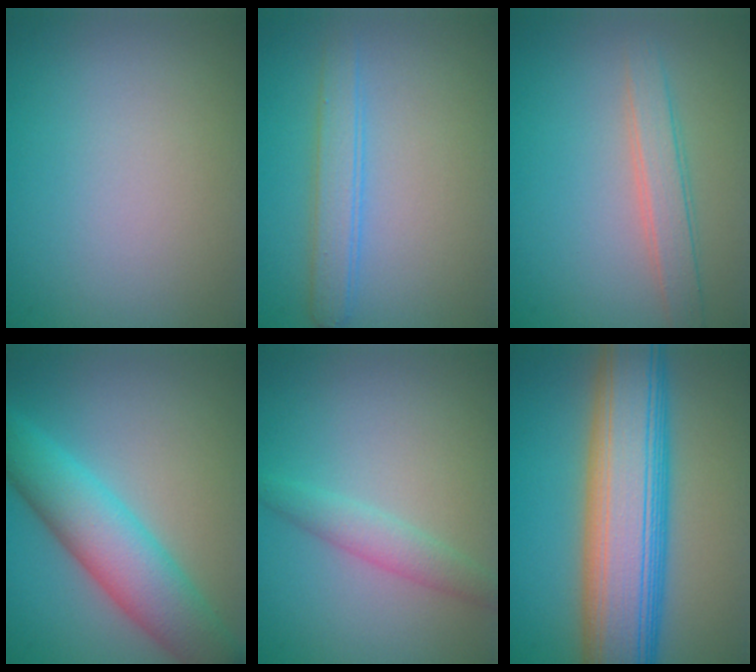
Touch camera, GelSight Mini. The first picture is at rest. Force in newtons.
{"total": 2.5, "press": 2.5, "slide": 0.1}
{"total": 2.5, "press": 2.5, "slide": 0.1}
{"total": 6.8, "press": 6.8, "slide": 0.2}
{"total": 2.0, "press": 2.0, "slide": 0.1}
{"total": 11.8, "press": 11.7, "slide": 0.5}